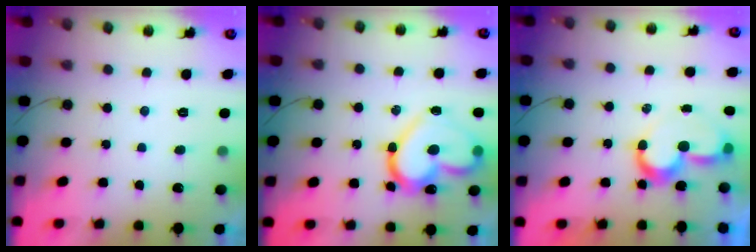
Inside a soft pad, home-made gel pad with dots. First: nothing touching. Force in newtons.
{"total": 17.6, "press": 17.5, "slide": 1.1}
{"total": 9.5, "press": 9.5, "slide": 0.9}